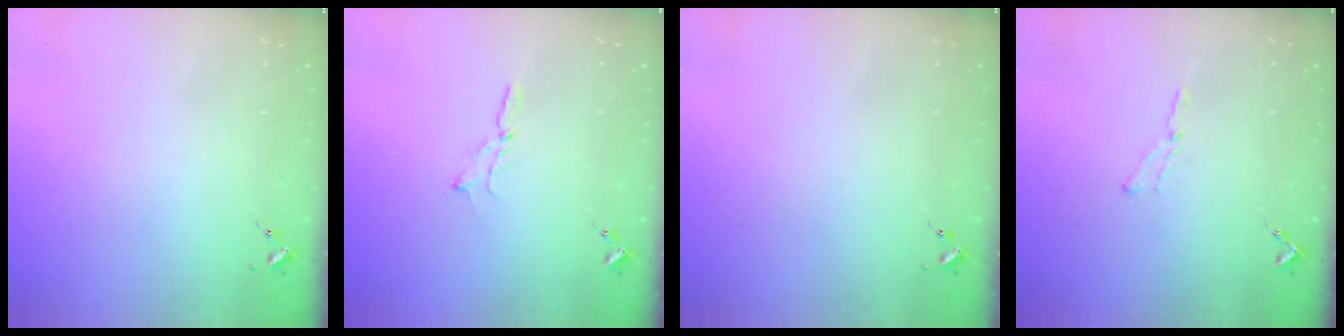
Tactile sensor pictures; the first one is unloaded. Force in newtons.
{"total": 3.6, "press": 3.6, "slide": 0.1}
{"total": 0.0}
{"total": 3.5, "press": 3.5, "slide": 0.4}